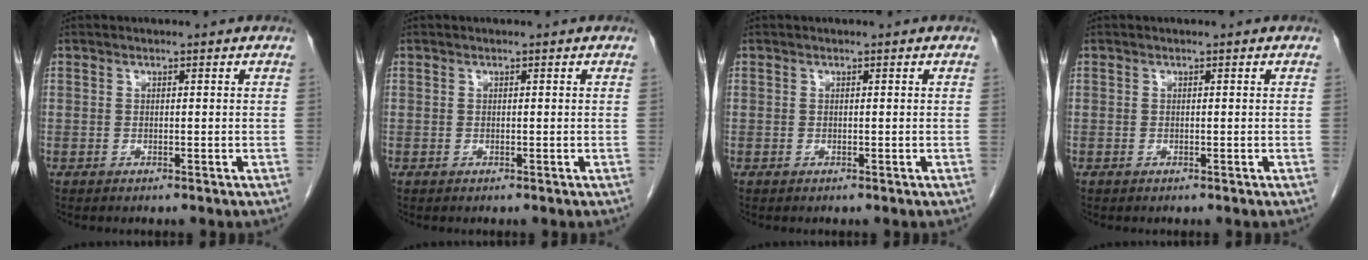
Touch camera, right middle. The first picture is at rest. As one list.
[{"total": 0.0}, {"total": 0.0}, {"total": 0.0}]